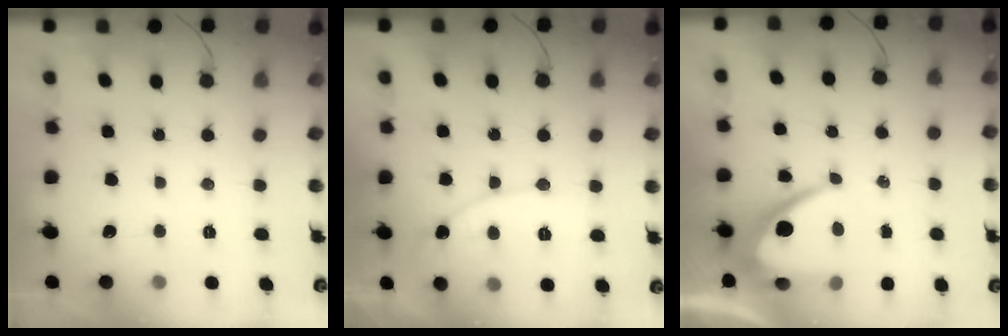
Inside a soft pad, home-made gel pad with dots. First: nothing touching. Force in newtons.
{"total": 8.6, "press": 8.6, "slide": 0.4}
{"total": 10.1, "press": 10.1, "slide": 0.6}